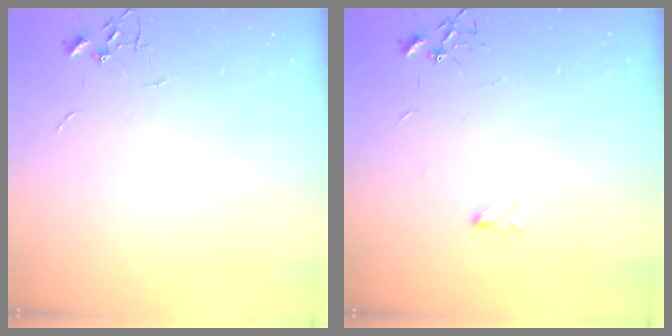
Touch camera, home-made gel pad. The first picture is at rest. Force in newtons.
{"total": 5.5, "press": 4.4, "slide": 3.2}